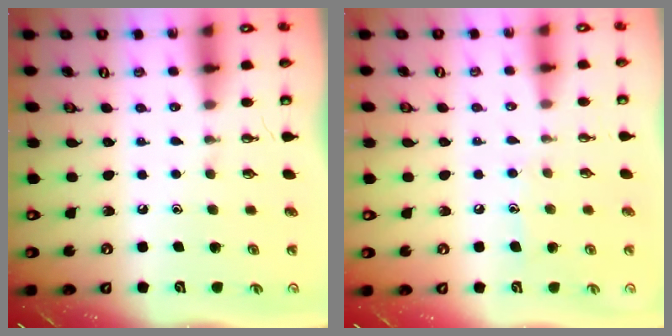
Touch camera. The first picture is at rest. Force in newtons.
{"total": 5.9, "press": 5.8, "slide": 0.7}